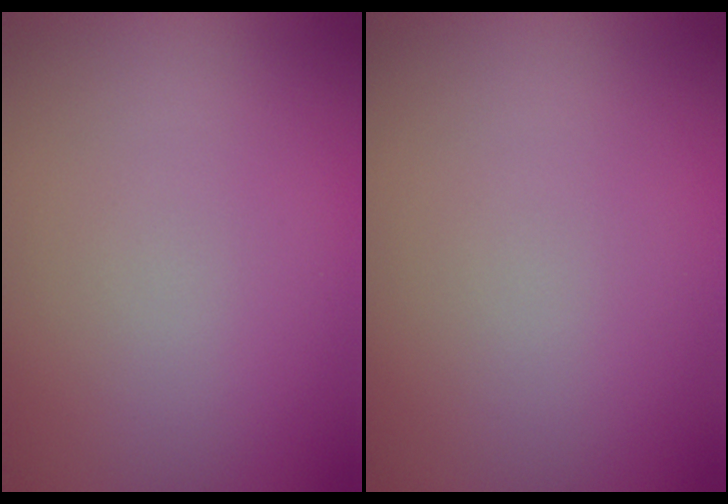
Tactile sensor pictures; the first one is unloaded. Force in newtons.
{"total": 0.0}